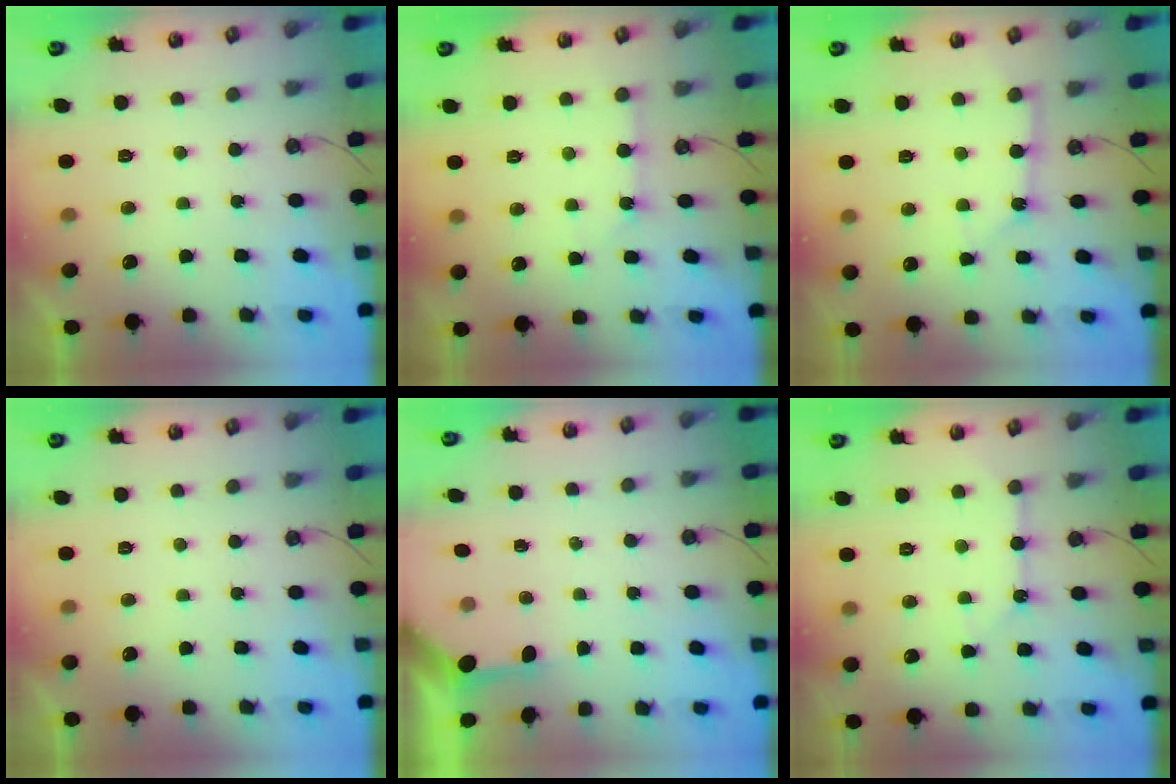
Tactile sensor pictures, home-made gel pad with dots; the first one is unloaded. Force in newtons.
{"total": 2.5, "press": 2.5, "slide": 0.3}
{"total": 2.2, "press": 2.2, "slide": 0.3}
{"total": 0.0}
{"total": 3.4, "press": 3.4, "slide": 0.4}
{"total": 5.9, "press": 5.9, "slide": 0.4}